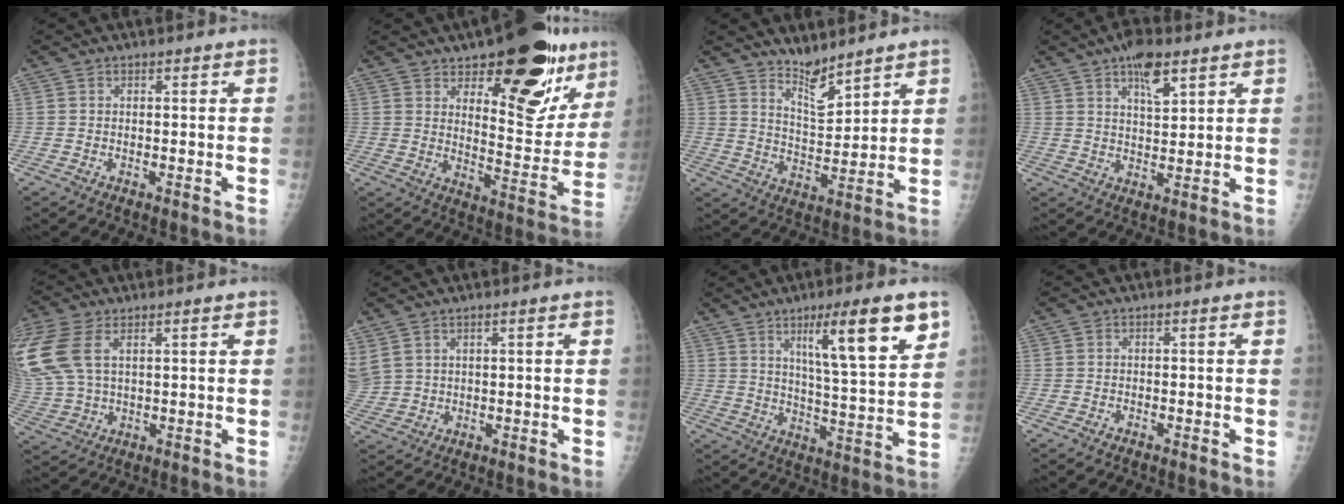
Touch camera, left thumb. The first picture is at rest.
{"total": 21.0, "force": [11.9, 8.9, 14.8], "torque": [-0.140, -0.070, 0.173]}
{"total": 6.9, "force": [5.8, 1.8, 3.2], "torque": [-0.041, -0.058, 0.112]}
{"total": 7.5, "force": [4.5, 2.8, 5.3], "torque": [-0.072, -0.019, 0.071]}
{"total": 14.0, "force": [5.0, 8.0, 10.4], "torque": [-0.281, 0.001, 0.106]}
{"total": 5.9, "force": [2.9, 3.8, 3.5], "torque": [-0.101, -0.004, 0.070]}
{"total": 15.3, "force": [8.0, 2.1, 12.9], "torque": [-0.191, -0.041, 0.129]}
{"total": 0.5, "force": [-0.5, 0.1, 0.1], "torque": [-0.001, -0.001, -0.011]}